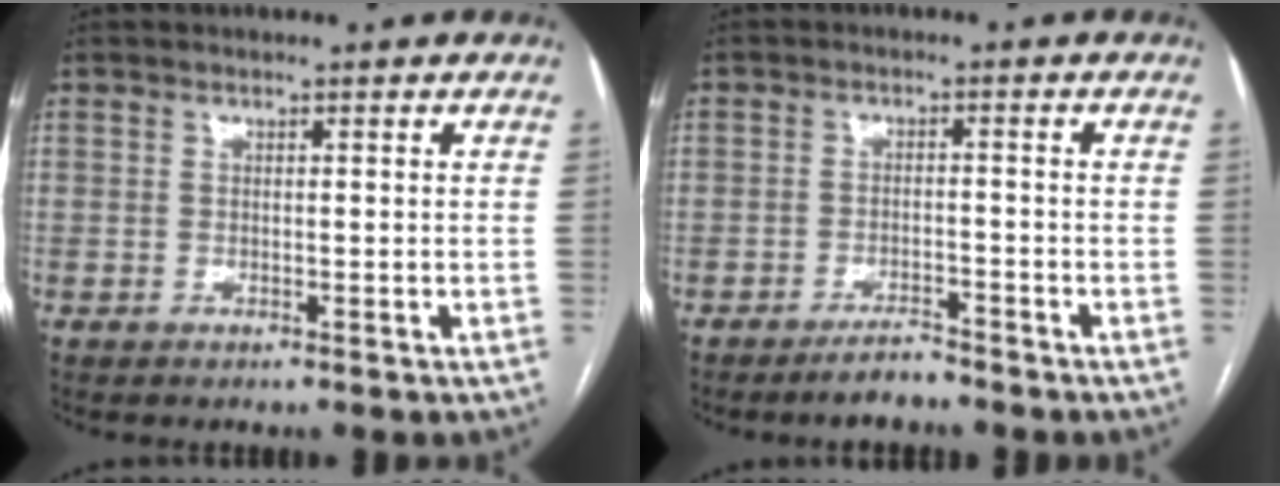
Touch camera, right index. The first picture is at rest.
{"total": 3.3, "force": [-3.1, 0.7, 1.2], "torque": [-0.020, -0.003, -0.052]}